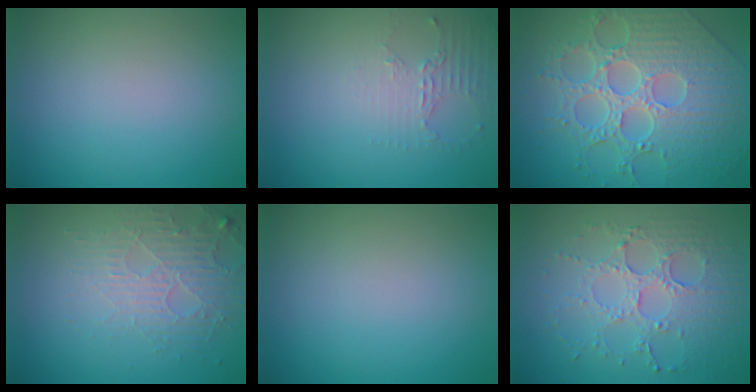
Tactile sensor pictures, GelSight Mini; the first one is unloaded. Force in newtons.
{"total": 2.2, "press": 1.6, "slide": 1.5}
{"total": 9.1, "press": 6.6, "slide": 6.2}
{"total": 3.8, "press": 2.9, "slide": 2.4}
{"total": 0.0}
{"total": 4.2, "press": 3.6, "slide": 2.1}